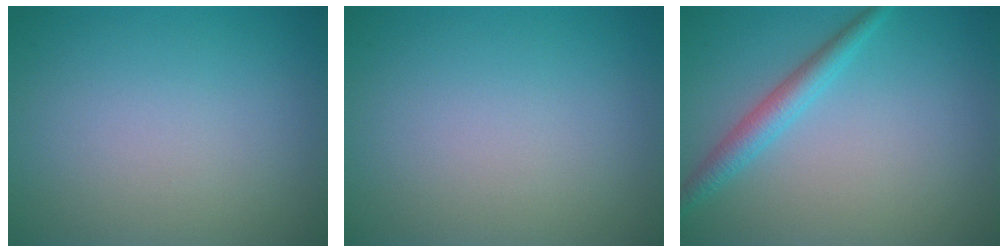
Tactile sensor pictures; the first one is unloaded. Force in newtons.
{"total": 0.0}
{"total": 2.6, "press": 2.6, "slide": 0.1}